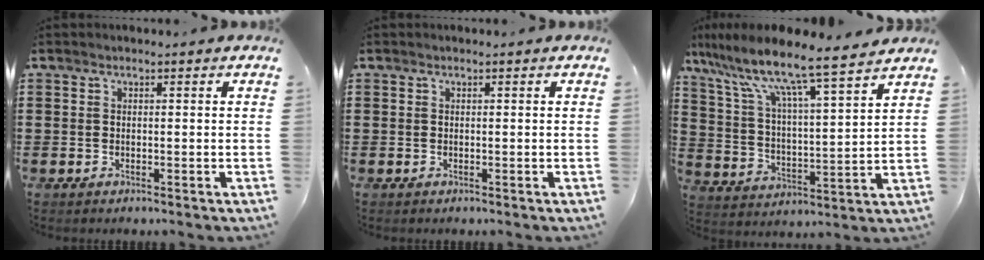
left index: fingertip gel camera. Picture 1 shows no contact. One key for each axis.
{"total": 0.0}
{"total": 9.1, "fx": 7.6, "fy": 0.2, "fz": 5.0, "tx": -0.127, "ty": -0.052, "tz": 0.122}